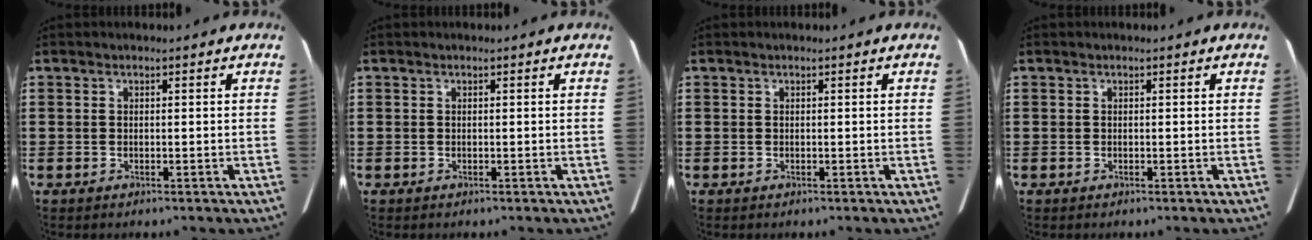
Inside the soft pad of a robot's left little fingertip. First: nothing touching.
{"total": 0.0}
{"total": 0.0}
{"total": 0.0}